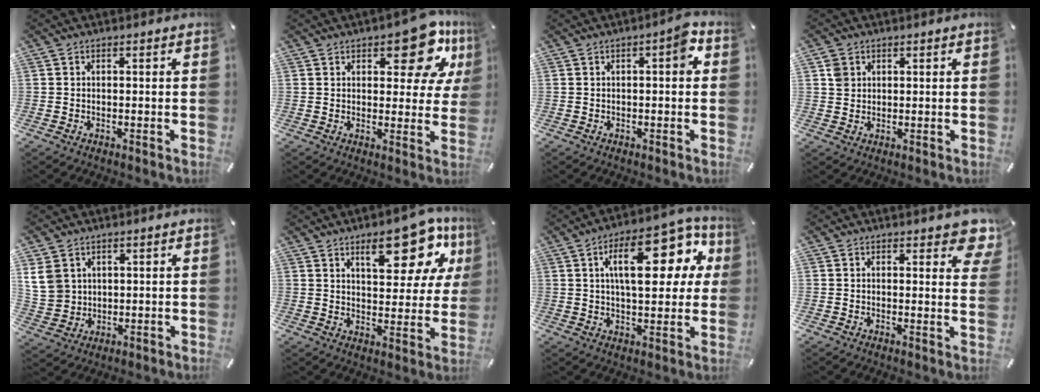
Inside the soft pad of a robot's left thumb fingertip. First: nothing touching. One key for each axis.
{"total": 12.4, "fx": 7.1, "fy": 6.1, "fz": 8.2, "tx": -0.084, "ty": -0.041, "tz": 0.117}
{"total": 4.9, "fx": 0.5, "fy": 1.8, "fz": 4.6, "tx": -0.055, "ty": 0.005, "tz": -0.002}
{"total": 2.9, "fx": 1.0, "fy": 2.8, "fz": 0.3, "tx": 0.005, "ty": -0.001, "tz": 0.014}
{"total": 7.4, "fx": 3.2, "fy": 6.5, "fz": 1.9, "tx": -0.062, "ty": -0.002, "tz": 0.063}
{"total": 17.1, "fx": 9.2, "fy": 8.1, "fz": 11.9, "tx": -0.143, "ty": -0.046, "tz": 0.147}
{"total": 20.9, "fx": 7.0, "fy": 9.6, "fz": 17.2, "tx": -0.248, "ty": -0.013, "tz": 0.107}
{"total": 4.8, "fx": 3.5, "fy": 2.3, "fz": 2.4, "tx": -0.016, "ty": -0.019, "tz": 0.056}